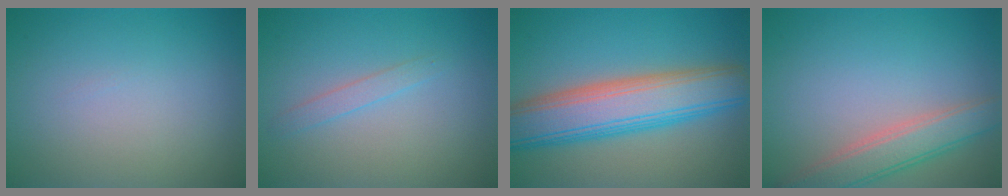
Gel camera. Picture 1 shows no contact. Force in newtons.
{"total": 1.2, "press": 1.2, "slide": 0.1}
{"total": 9.1, "press": 9.1, "slide": 0.7}
{"total": 4.1, "press": 4.1, "slide": 0.2}